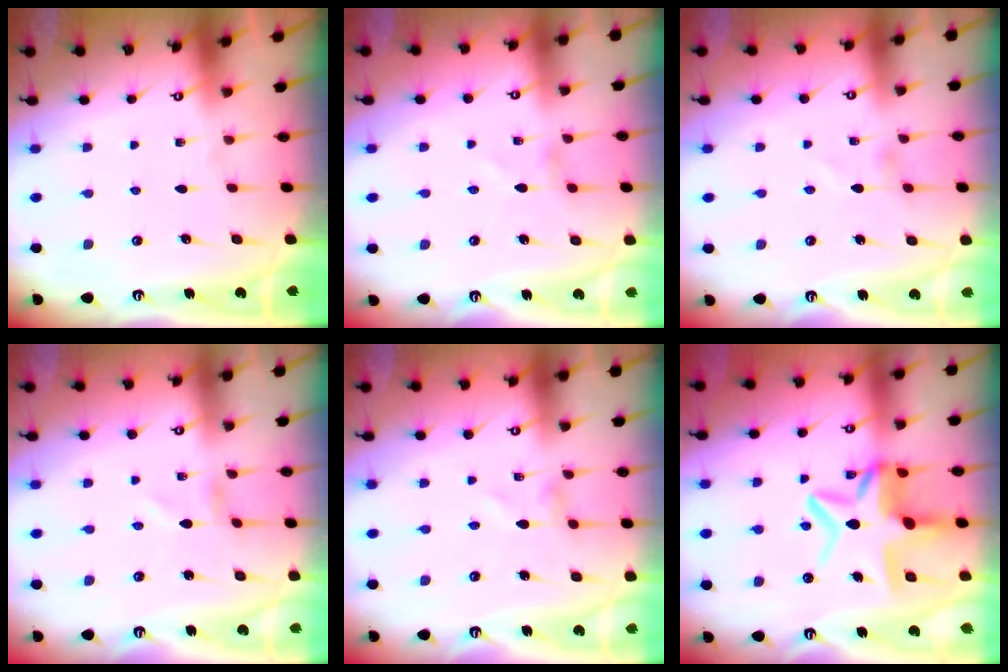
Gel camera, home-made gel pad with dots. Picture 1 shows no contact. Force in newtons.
{"total": 0.5, "press": 0.5, "slide": 0.2}
{"total": 0.6, "press": 0.6, "slide": 0.1}
{"total": 0.7, "press": 0.7, "slide": 0.2}
{"total": 0.8, "press": 0.7, "slide": 0.1}
{"total": 13.2, "press": 13.1, "slide": 2.1}